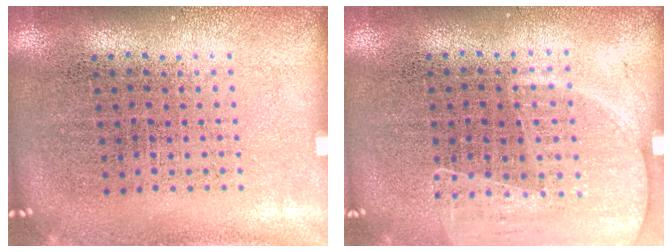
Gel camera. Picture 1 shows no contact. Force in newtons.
{"total": 1.6, "press": 1.4, "slide": 0.7}